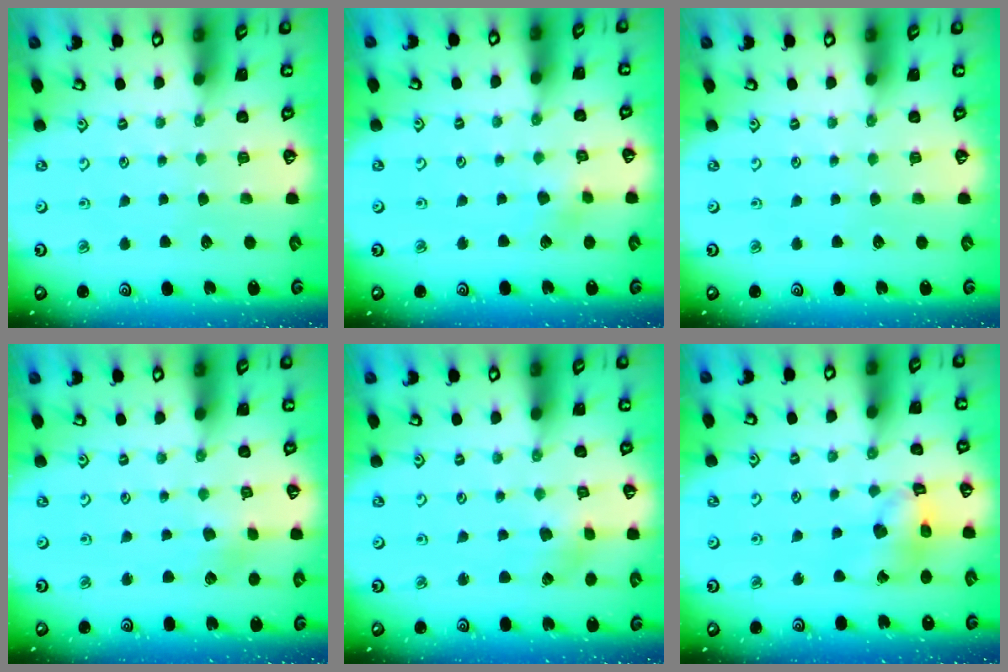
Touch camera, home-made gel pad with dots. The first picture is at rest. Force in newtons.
{"total": 2.9, "press": 2.8, "slide": 0.8}
{"total": 0.0}
{"total": 1.7, "press": 1.7, "slide": 0.3}
{"total": 2.6, "press": 2.6, "slide": 0.5}
{"total": 12.5, "press": 12.4, "slide": 1.6}